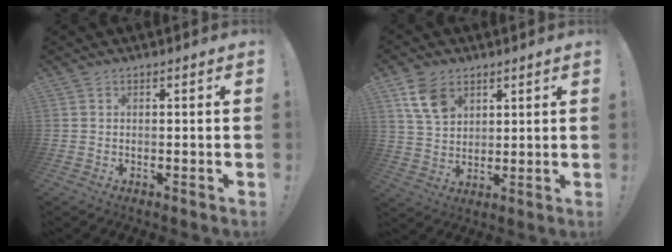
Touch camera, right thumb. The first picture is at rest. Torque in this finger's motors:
{"motor_torque": [0.18, 0.31, 0.61, 0.22, 0.03]}